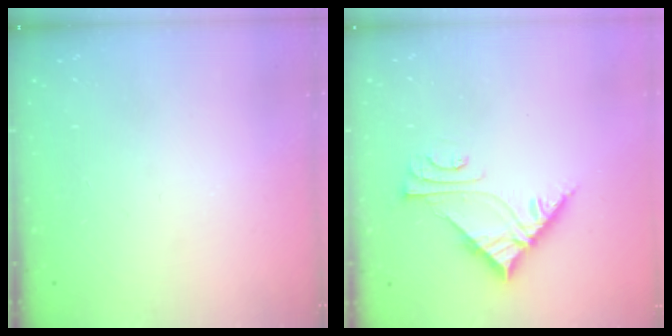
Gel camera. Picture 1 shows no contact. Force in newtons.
{"total": 6.9, "press": 6.8, "slide": 0.5}